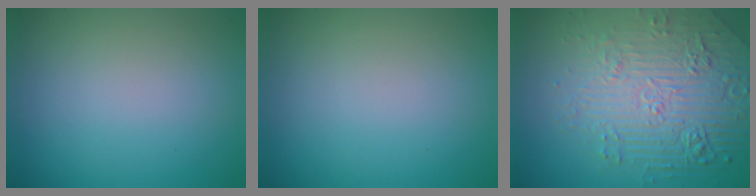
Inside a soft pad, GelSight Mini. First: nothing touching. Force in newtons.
{"total": 0.0}
{"total": 8.3, "press": 5.8, "slide": 5.9}